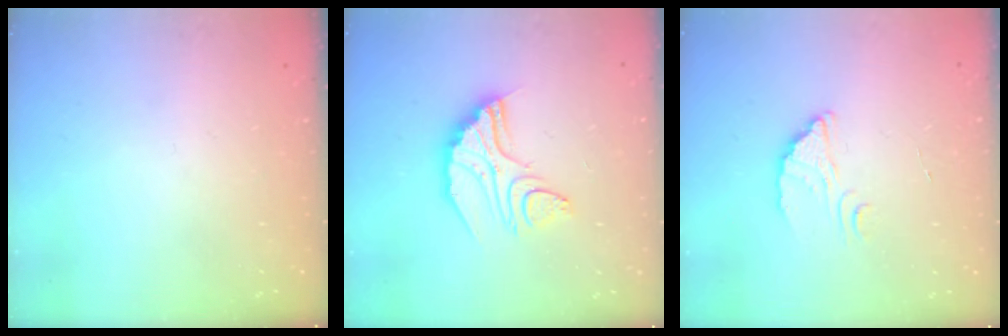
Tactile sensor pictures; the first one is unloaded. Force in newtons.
{"total": 10.7, "press": 10.6, "slide": 0.9}
{"total": 2.6, "press": 2.6, "slide": 0.1}